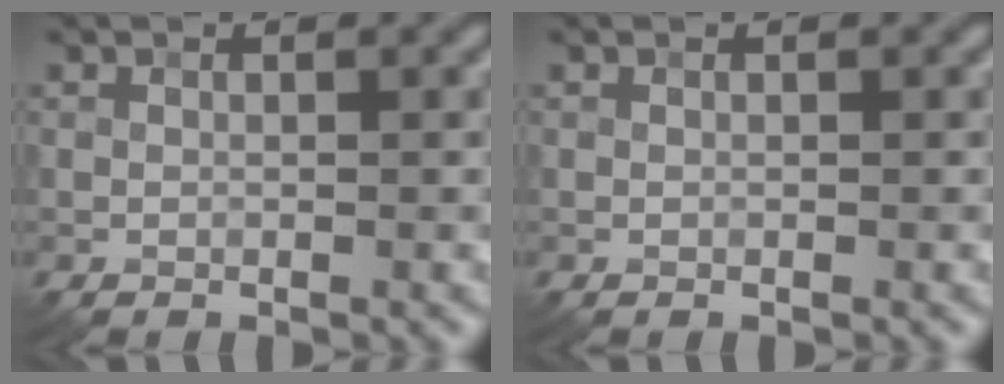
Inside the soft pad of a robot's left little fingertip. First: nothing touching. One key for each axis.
{"total": 0.0}